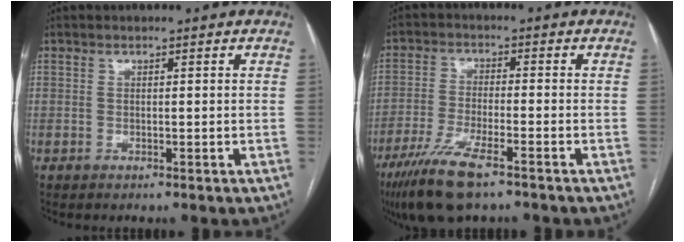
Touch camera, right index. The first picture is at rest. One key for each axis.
{"total": 10.0, "fx": -6.7, "fy": 1.6, "fz": 7.2, "tx": -0.141, "ty": -0.025, "tz": -0.118}